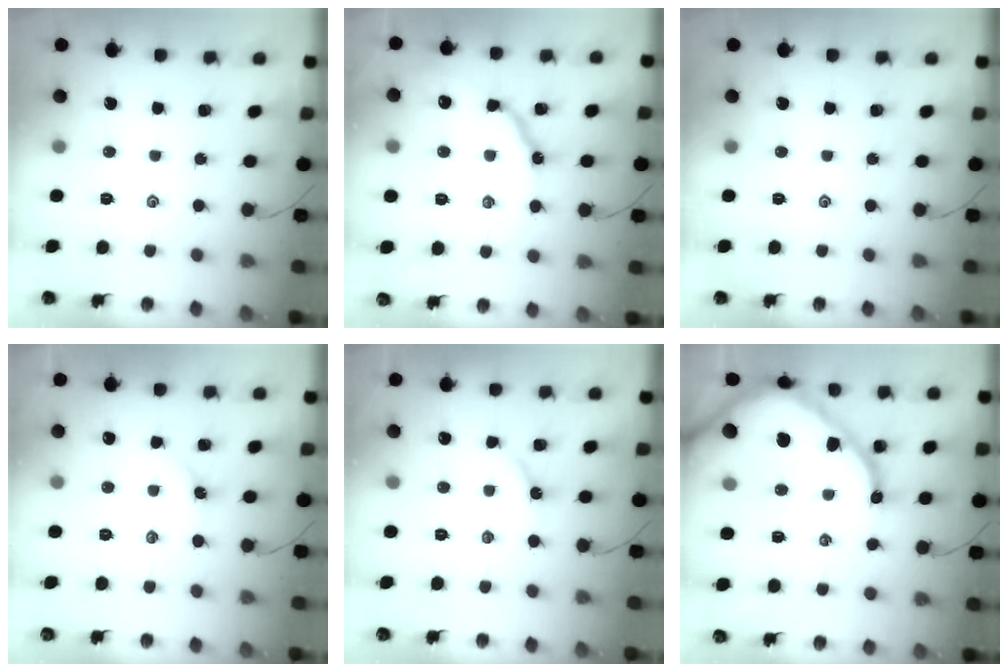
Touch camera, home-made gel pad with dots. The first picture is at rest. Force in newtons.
{"total": 10.3, "press": 10.2, "slide": 0.9}
{"total": 0.0}
{"total": 2.3, "press": 2.3, "slide": 0.4}
{"total": 4.6, "press": 4.6, "slide": 0.4}
{"total": 19.3, "press": 19.2, "slide": 2.0}